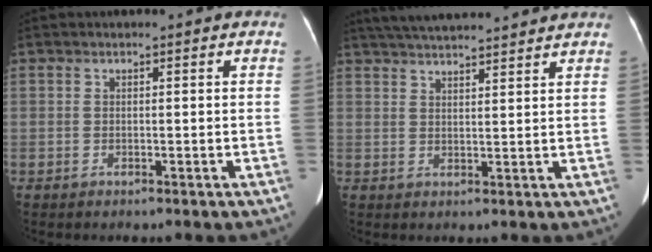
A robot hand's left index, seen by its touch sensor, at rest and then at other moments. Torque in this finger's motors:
{"motor_torque": [0.81, -1.08, 0.07, 0.10]}